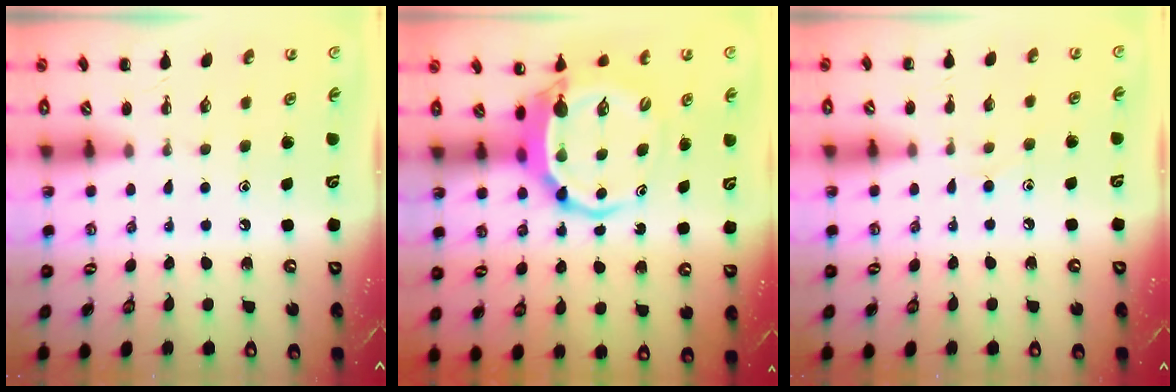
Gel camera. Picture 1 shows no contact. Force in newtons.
{"total": 6.6, "press": 6.6, "slide": 1.1}
{"total": 5.0, "press": 4.6, "slide": 1.8}